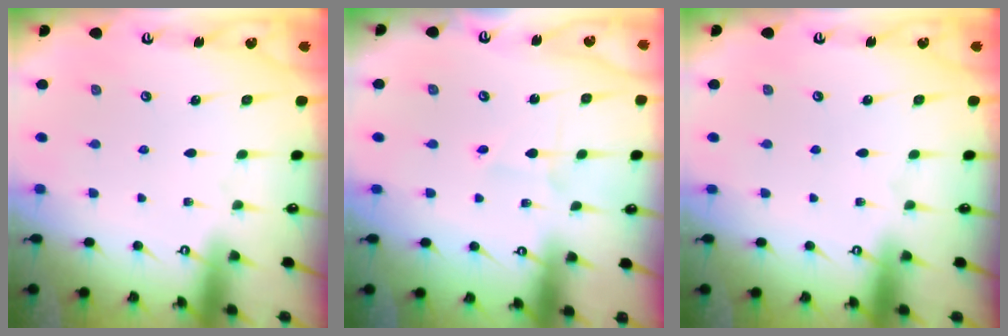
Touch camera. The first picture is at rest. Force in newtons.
{"total": 1.9, "press": 1.9, "slide": 0.1}
{"total": 0.0}